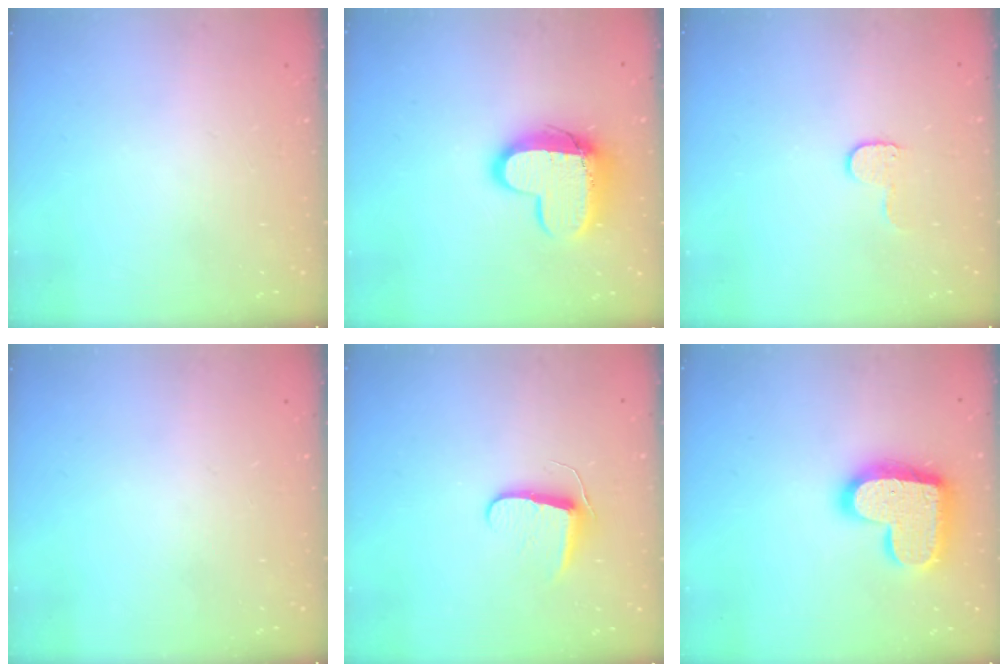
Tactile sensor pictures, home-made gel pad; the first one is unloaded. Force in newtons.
{"total": 12.7, "press": 12.7, "slide": 0.9}
{"total": 5.4, "press": 5.3, "slide": 0.5}
{"total": 0.0}
{"total": 7.2, "press": 7.2, "slide": 0.7}
{"total": 19.0, "press": 19.0, "slide": 1.1}